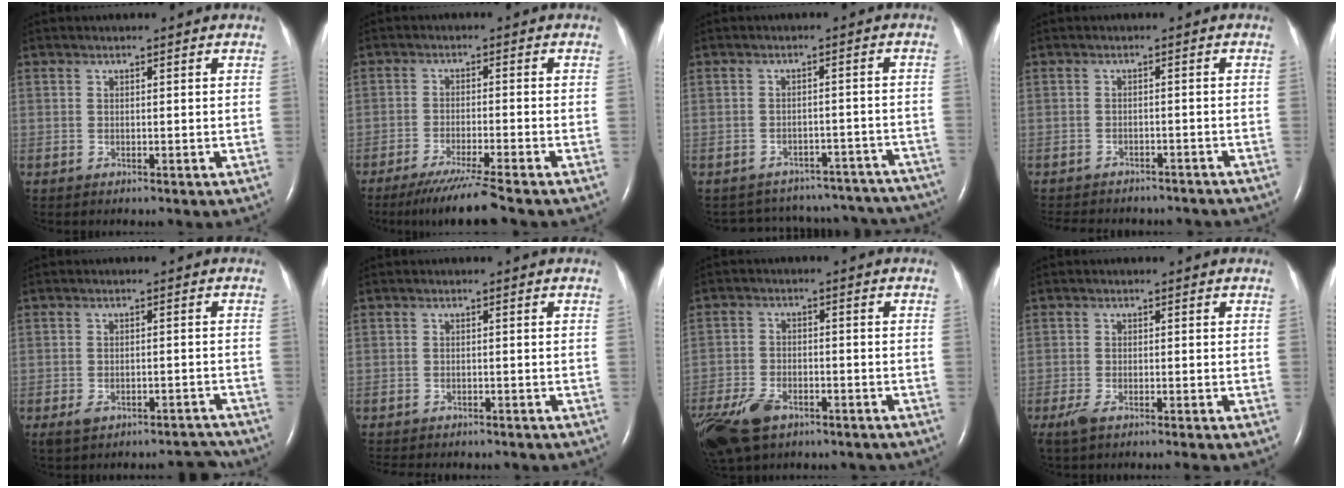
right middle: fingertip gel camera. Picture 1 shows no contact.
{"total": 7.5, "force": [-6.0, -1.2, 4.3], "torque": [-0.072, -0.026, -0.103]}
{"total": 20.9, "force": [-19.2, 7.3, 3.8], "torque": [-0.065, 0.029, -0.202]}
{"total": 15.3, "force": [-13.4, 5.2, 5.2], "torque": [-0.117, -0.006, -0.157]}
{"total": 5.4, "force": [-4.8, 1.8, 1.5], "torque": [-0.018, 0.014, -0.070]}
{"total": 11.4, "force": [-10.0, 3.3, 4.3], "torque": [-0.073, -0.007, -0.118]}
{"total": 14.0, "force": [-9.5, 7.1, 7.5], "torque": [-0.194, -0.012, -0.153]}
{"total": 3.8, "force": [-3.0, 0.1, 2.3], "torque": [-0.042, -0.008, -0.051]}